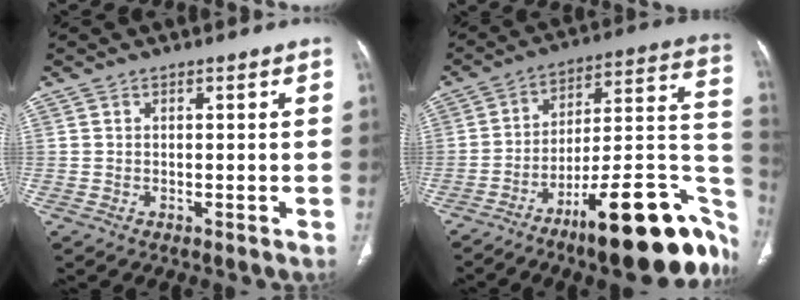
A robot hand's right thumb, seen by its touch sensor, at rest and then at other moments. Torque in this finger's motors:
{"motor_torque": [2.85, 1.03, 1.02, -1.75, 0.41]}